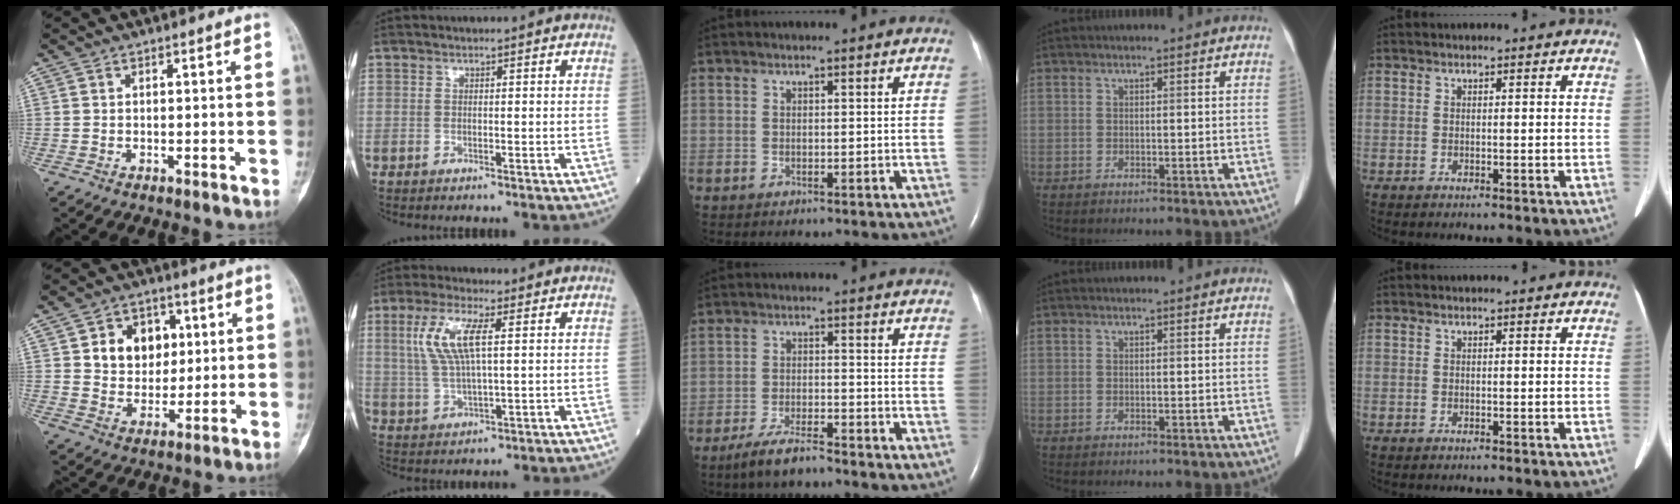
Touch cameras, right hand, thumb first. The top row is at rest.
{"thumb": {"total": 10.5, "force": [2.8, 8.3, 5.8], "torque": [-0.042, -0.007, 0.050]}, "index": {"total": 8.5, "force": [2.5, 1.9, 7.9], "torque": [-0.177, 0.010, 0.051]}, "middle": {"total": 5.2, "force": [-4.3, 0.7, 2.9], "torque": [-0.063, -0.009, -0.082]}}